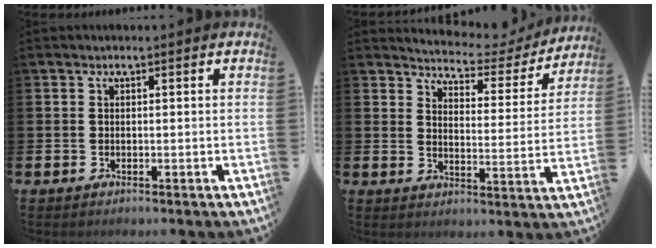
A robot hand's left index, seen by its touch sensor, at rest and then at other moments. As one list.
[{"total": 4.0, "force": [3.8, 1.1, 0.3], "torque": [-0.024, -0.040, 0.056]}]